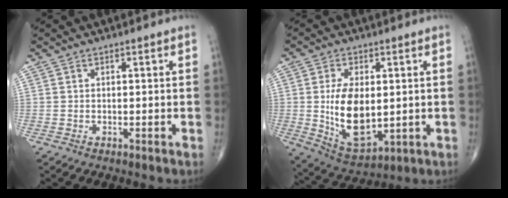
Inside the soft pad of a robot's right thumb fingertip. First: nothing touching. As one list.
[{"total": 13.5, "force": [0.2, 7.4, 11.3], "torque": [-0.190, -0.017, 0.020]}]